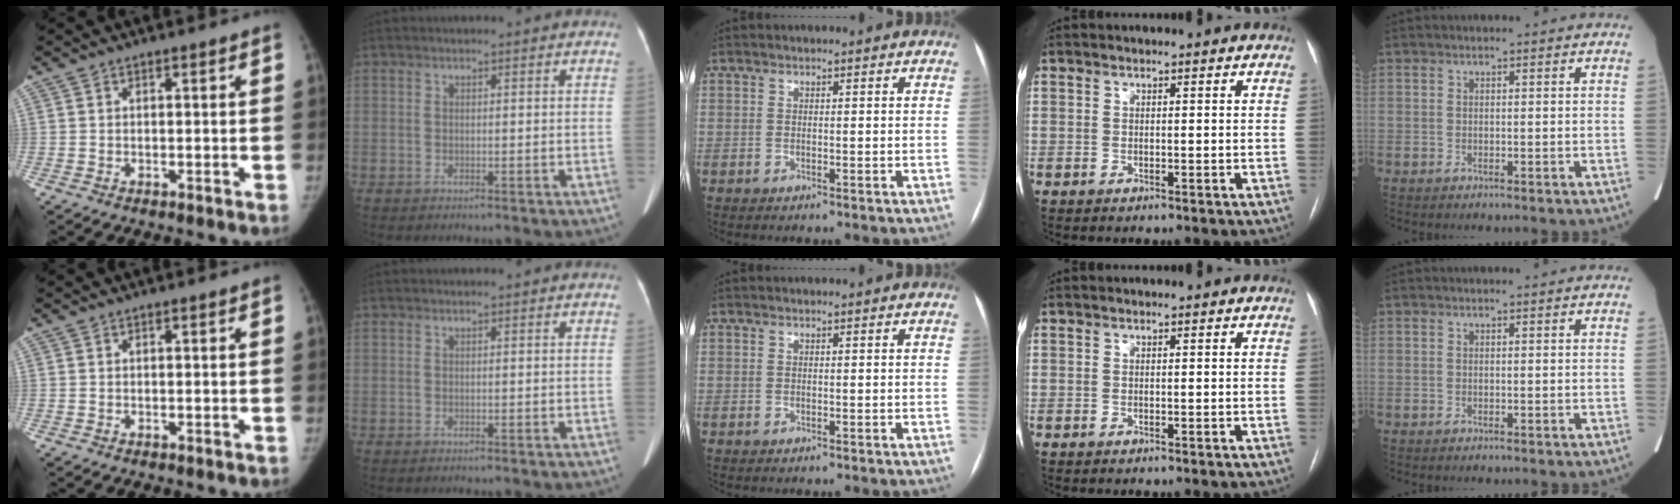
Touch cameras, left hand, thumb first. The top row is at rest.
{}